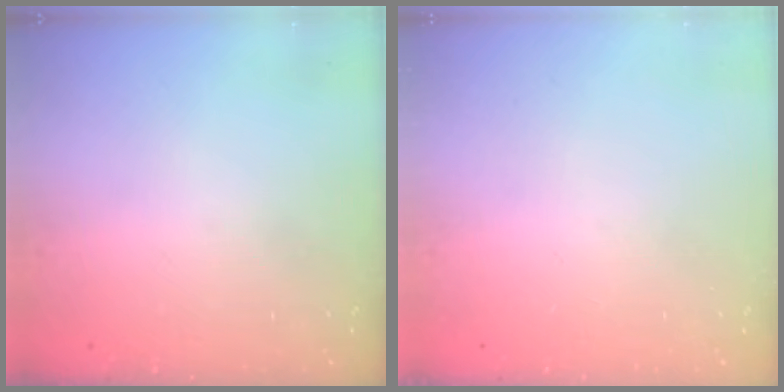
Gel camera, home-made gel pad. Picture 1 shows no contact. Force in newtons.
{"total": 0.0}